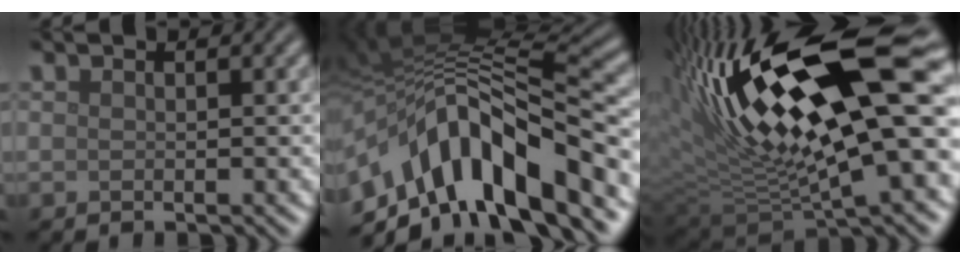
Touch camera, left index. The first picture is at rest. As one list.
[{"total": 12.2, "force": [-4.9, 5.2, 9.9], "torque": [-0.153, 0.015, -0.089]}, {"total": 19.5, "force": [4.9, 7.0, 17.6], "torque": [-0.298, 0.016, 0.082]}]